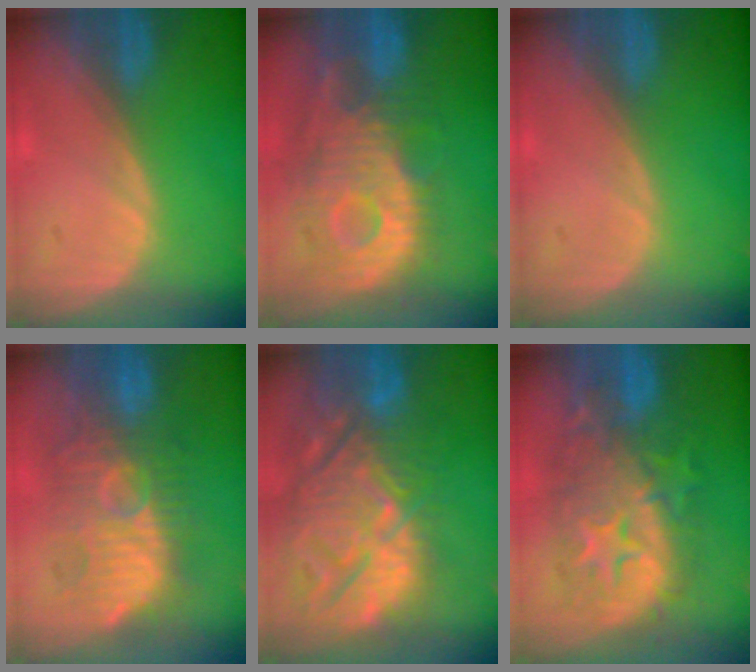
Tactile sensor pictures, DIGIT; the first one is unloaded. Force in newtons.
{"total": 12.3, "press": 10.9, "slide": 5.7}
{"total": 0.0}
{"total": 10.3, "press": 10.3, "slide": 0.6}
{"total": 15.3, "press": 13.2, "slide": 7.8}
{"total": 12.0, "press": 11.9, "slide": 1.2}